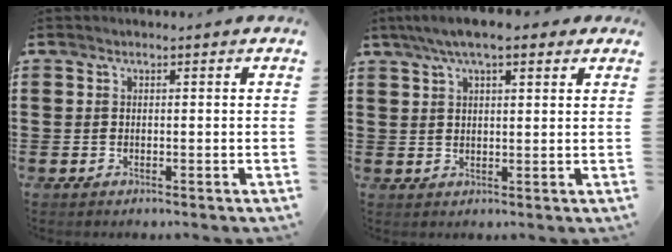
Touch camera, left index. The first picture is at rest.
{"total": 5.9, "force": [3.9, 1.5, 4.2], "torque": [-0.086, 0.005, 0.069]}